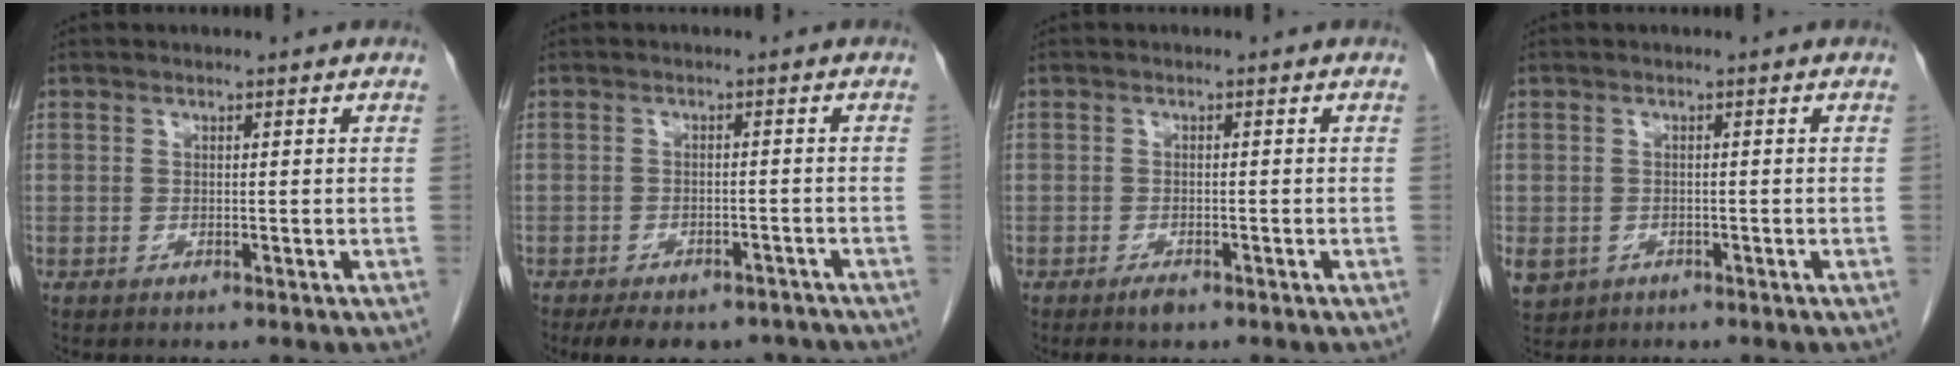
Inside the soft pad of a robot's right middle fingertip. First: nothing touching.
{"total": 10.7, "force": [-8.6, 4.9, 4.0], "torque": [-0.057, 0.004, -0.109]}
{"total": 1.7, "force": [-1.2, 0.6, 1.0], "torque": [-0.021, -0.001, -0.019]}
{"total": 6.8, "force": [-3.1, 5.7, 2.1], "torque": [-0.064, -0.003, -0.041]}